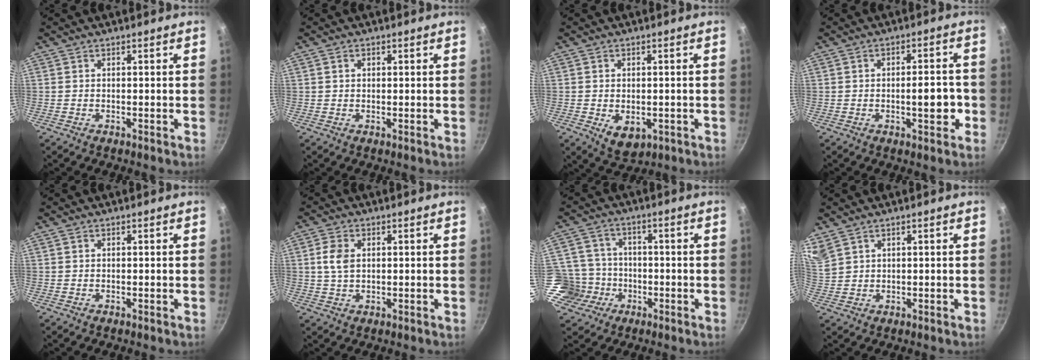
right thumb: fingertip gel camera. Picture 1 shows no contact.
{"total": 1.1, "force": [0.4, 0.9, 0.5], "torque": [-0.005, 0.003, 0.005]}
{"total": 5.7, "force": [-1.2, 3.9, 4.0], "torque": [-0.052, -0.005, -0.007]}
{"total": 6.3, "force": [-1.5, 2.6, 5.6], "torque": [-0.052, 0.017, -0.020]}
{"total": 0.0}
{"total": 4.6, "force": [1.0, 3.1, 3.3], "torque": [-0.059, 0.002, 0.018]}
{"total": 9.8, "force": [-3.3, 8.9, 2.3], "torque": [-0.020, 0.034, -0.066]}
{"total": 6.2, "force": [4.5, 3.3, 2.7], "torque": [-0.059, 0.007, 0.101]}